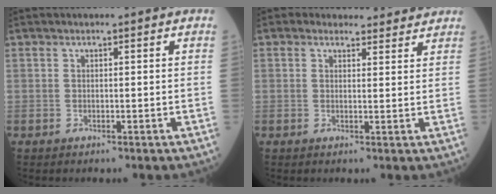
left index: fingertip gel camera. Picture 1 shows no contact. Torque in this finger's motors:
{"motor_torque": [0.79, -1.35, -0.31, 0.00]}